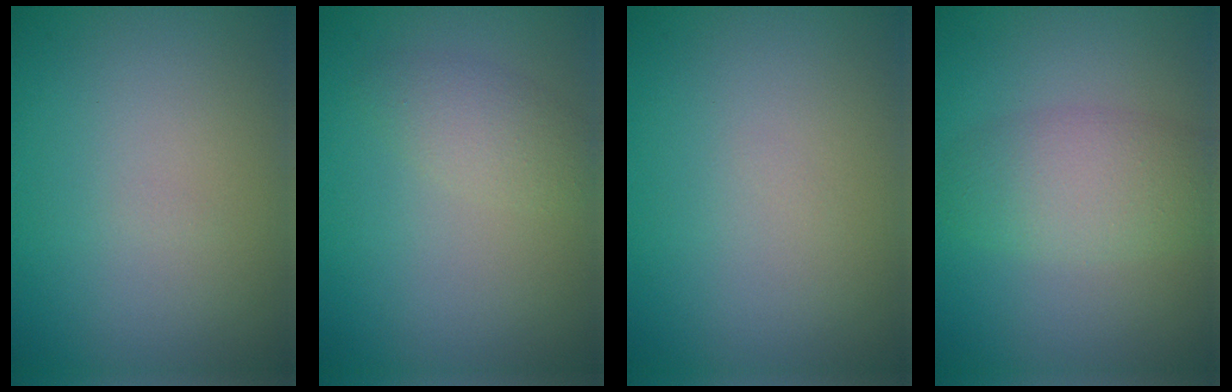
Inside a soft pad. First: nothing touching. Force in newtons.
{"total": 2.2, "press": 2.2, "slide": 0.1}
{"total": 0.0}
{"total": 4.2, "press": 4.2, "slide": 0.2}